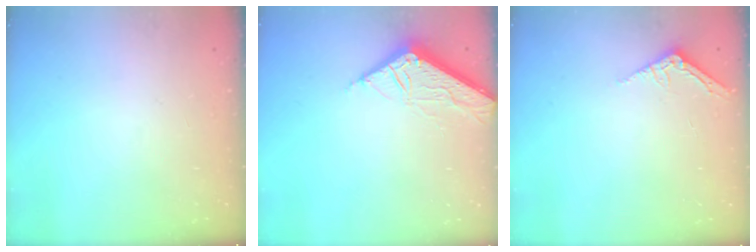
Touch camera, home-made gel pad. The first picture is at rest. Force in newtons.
{"total": 7.8, "press": 7.8, "slide": 0.3}
{"total": 3.0, "press": 3.0, "slide": 0.2}